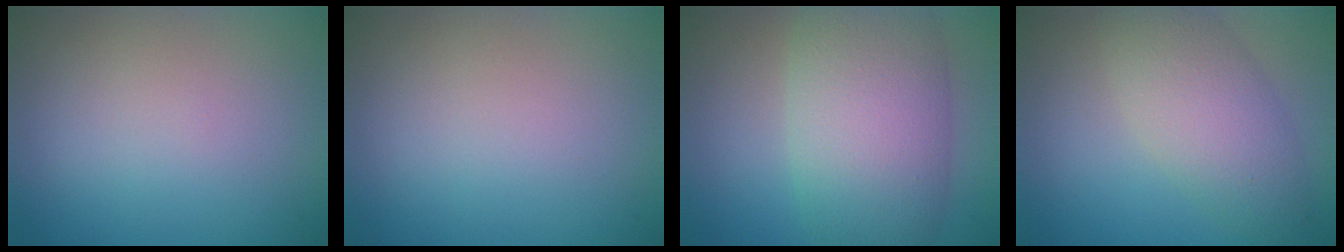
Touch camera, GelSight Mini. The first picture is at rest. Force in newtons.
{"total": 0.0}
{"total": 9.5, "press": 9.5, "slide": 0.3}
{"total": 5.0, "press": 5.0, "slide": 0.4}